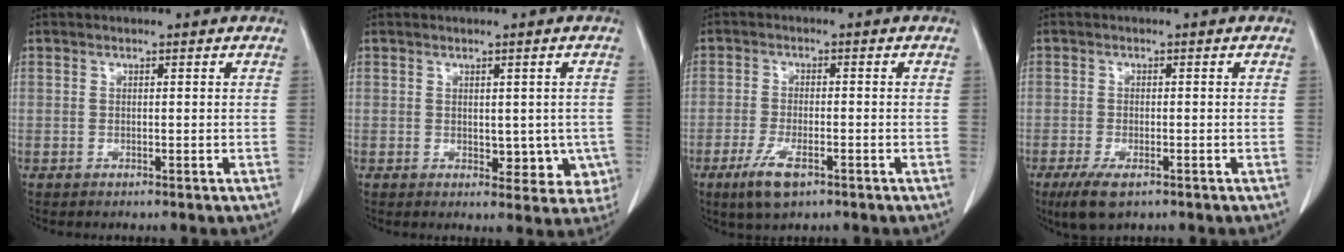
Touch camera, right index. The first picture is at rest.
{"total": 5.9, "force": [-0.7, 3.7, 4.5], "torque": [-0.026, -0.001, 0.001]}
{"total": 5.8, "force": [-3.3, 1.7, 4.4], "torque": [-0.092, -0.011, -0.056]}
{"total": 4.8, "force": [-3.0, 1.5, 3.4], "torque": [-0.069, -0.011, -0.049]}